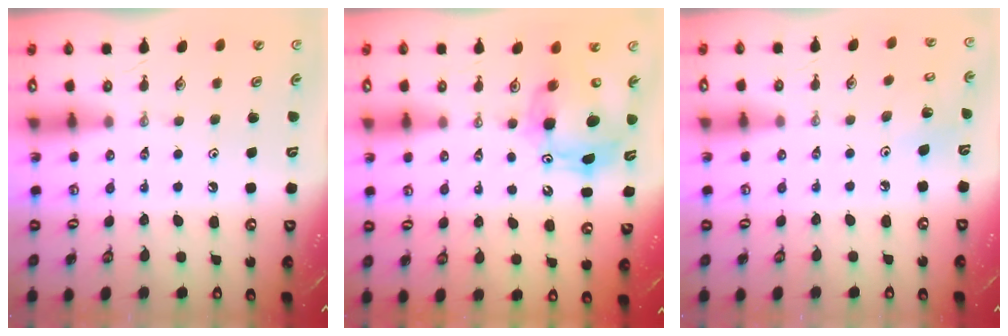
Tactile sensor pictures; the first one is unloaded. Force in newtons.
{"total": 10.9, "press": 10.7, "slide": 2.0}
{"total": 5.0, "press": 4.5, "slide": 2.3}